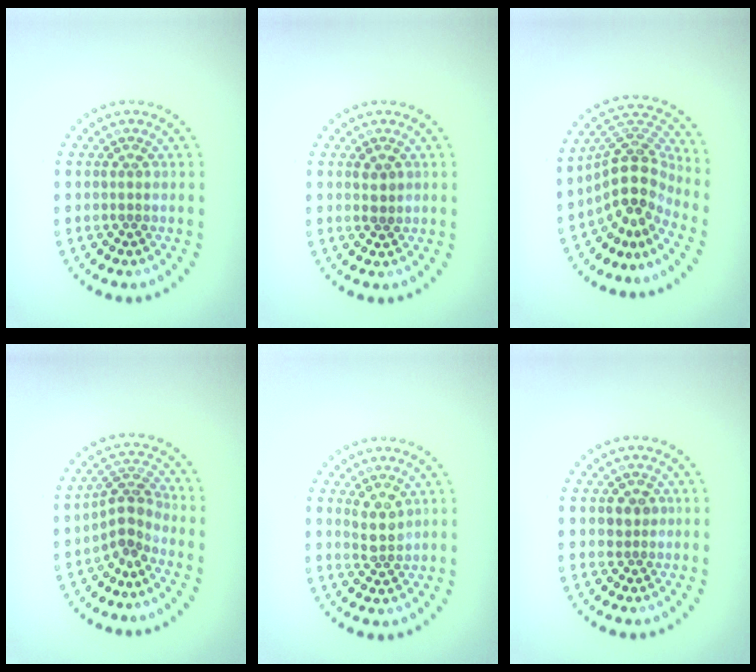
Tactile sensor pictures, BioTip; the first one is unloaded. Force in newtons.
{"total": 1.3, "press": 1.2, "slide": 0.5}
{"total": 4.8, "press": 3.7, "slide": 3.1}
{"total": 2.8, "press": 1.9, "slide": 2.0}
{"total": 2.3, "press": 2.0, "slide": 1.1}
{"total": 1.3, "press": 1.1, "slide": 0.7}